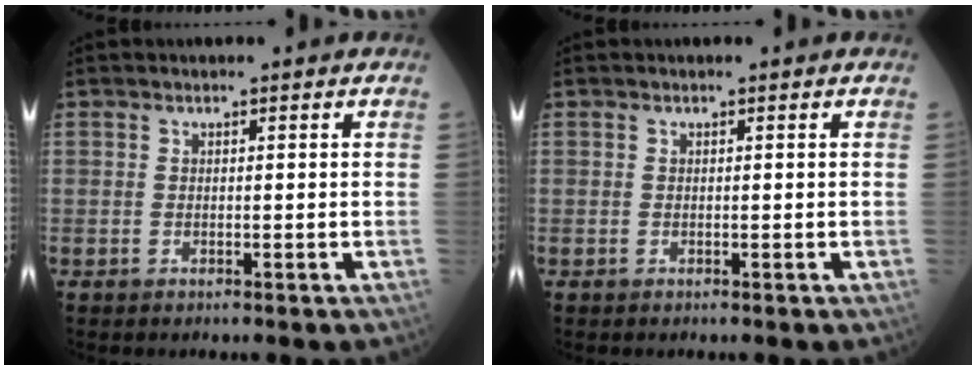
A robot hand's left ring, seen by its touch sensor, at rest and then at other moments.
{"total": 0.0}